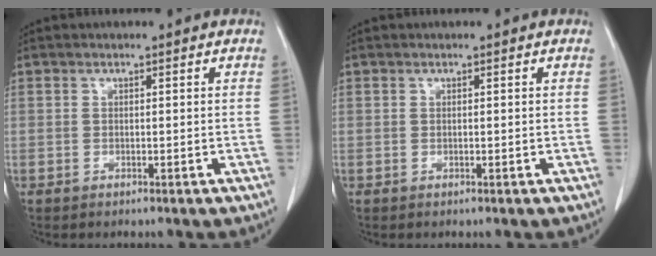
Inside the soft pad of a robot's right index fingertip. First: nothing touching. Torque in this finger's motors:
{"motor_torque": [0.00, 0.00, 0.00, 0.00]}